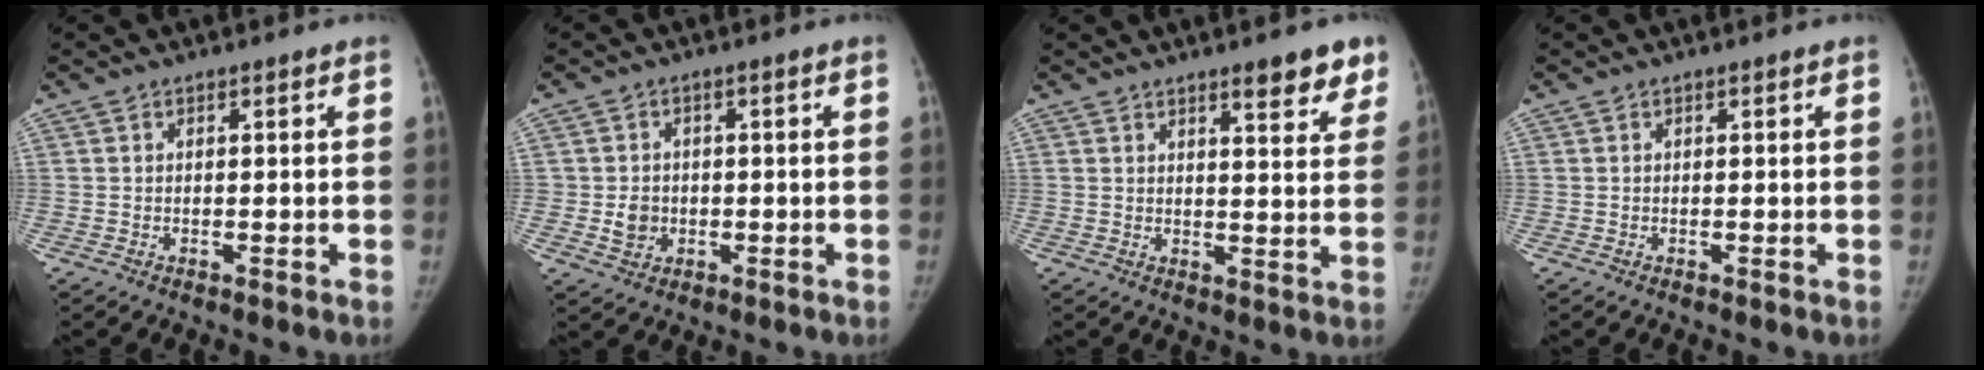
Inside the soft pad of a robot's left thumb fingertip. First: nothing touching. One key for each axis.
{"total": 3.9, "fx": -0.6, "fy": 3.5, "fz": 1.7, "tx": -0.015, "ty": 0.002, "tz": -0.005}
{"total": 7.2, "fx": 5.1, "fy": 2.1, "fz": 4.6, "tx": -0.033, "ty": -0.030, "tz": 0.066}
{"total": 0.0}